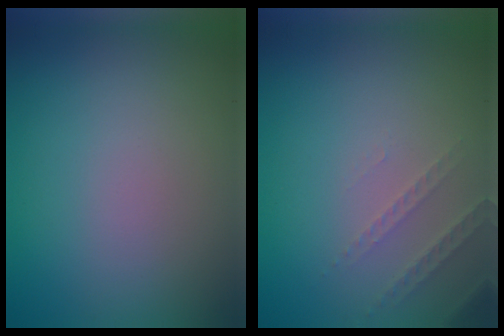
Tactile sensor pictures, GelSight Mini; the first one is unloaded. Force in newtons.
{"total": 1.5, "press": 1.4, "slide": 0.4}